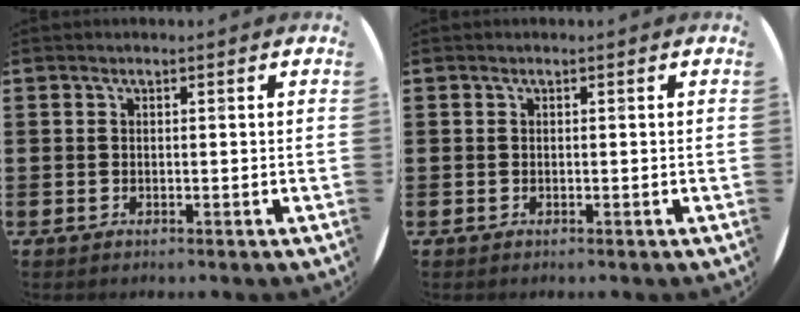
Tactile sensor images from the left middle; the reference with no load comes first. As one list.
[{"total": 0.0}]